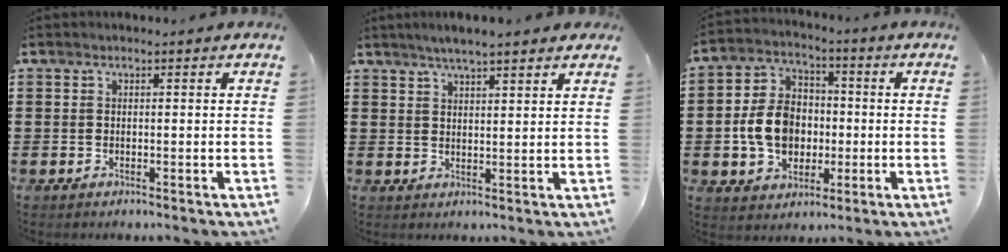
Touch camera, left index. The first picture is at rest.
{"total": 3.9, "force": [3.2, 0.4, 2.1], "torque": [-0.048, 0.000, 0.057]}
{"total": 9.1, "force": [-1.2, 7.2, 5.4], "torque": [-0.128, 0.013, -0.025]}